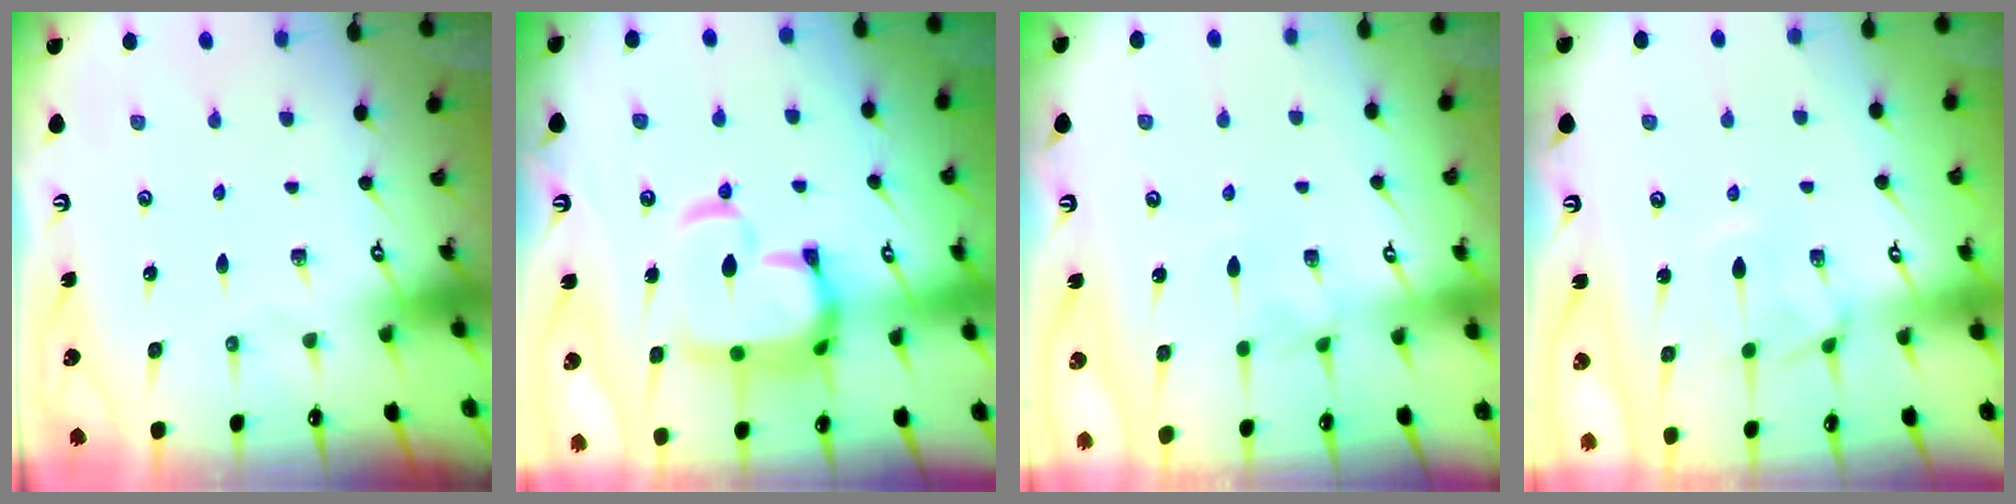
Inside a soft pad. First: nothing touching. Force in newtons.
{"total": 13.3, "press": 13.2, "slide": 1.7}
{"total": 3.8, "press": 3.8, "slide": 0.2}
{"total": 1.4, "press": 1.3, "slide": 0.6}